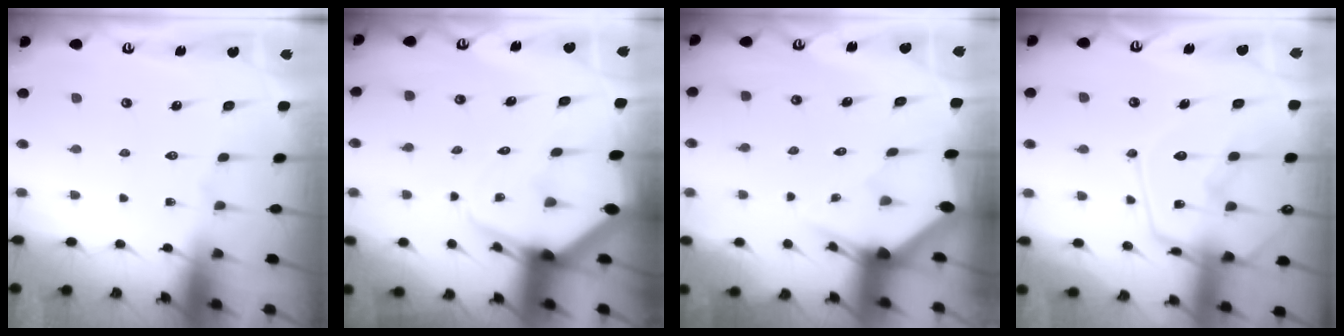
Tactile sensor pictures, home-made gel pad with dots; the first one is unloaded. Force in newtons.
{"total": 5.7, "press": 5.7, "slide": 0.5}
{"total": 2.9, "press": 2.9, "slide": 0.2}
{"total": 15.6, "press": 15.6, "slide": 1.5}